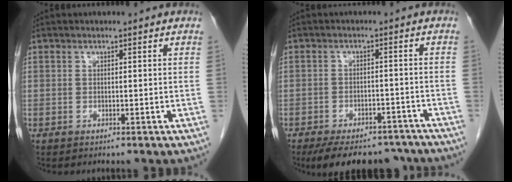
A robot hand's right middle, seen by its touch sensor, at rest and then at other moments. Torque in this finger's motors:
{"motor_torque": [1.15, -0.99, 0.48, 0.11]}